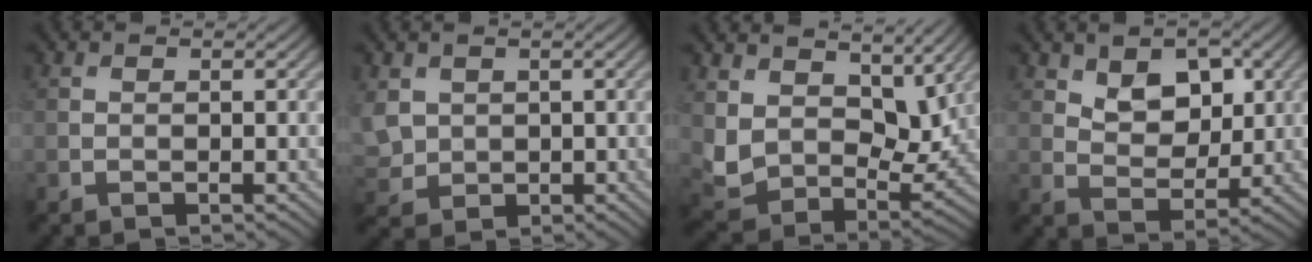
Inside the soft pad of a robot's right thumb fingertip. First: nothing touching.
{"total": 4.2, "force": [1.0, 3.5, 2.1], "torque": [-0.075, -0.007, 0.023]}
{"total": 9.8, "force": [4.5, 6.6, 5.7], "torque": [-0.157, -0.020, 0.092]}
{"total": 6.4, "force": [2.7, 4.0, 4.2], "torque": [-0.068, -0.015, 0.041]}